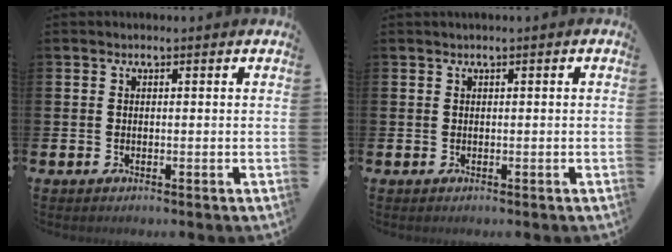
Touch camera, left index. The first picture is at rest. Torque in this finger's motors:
{"motor_torque": [0.48, -0.73, -0.10, 0.01]}